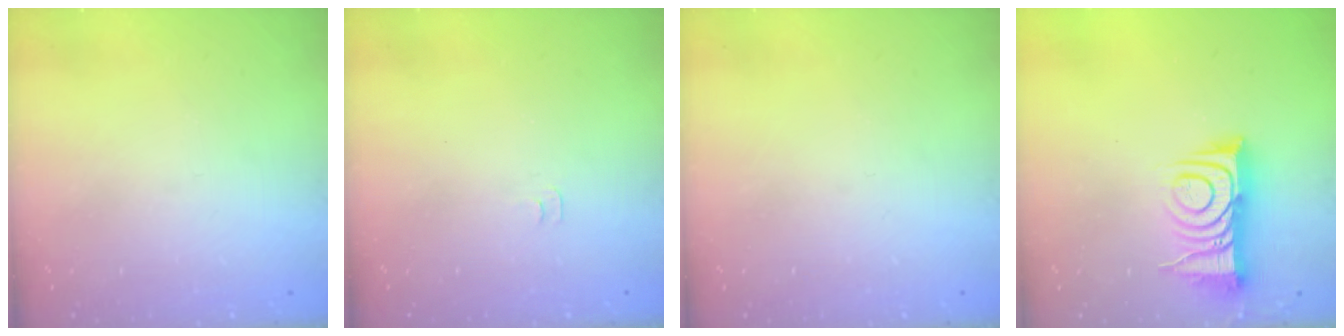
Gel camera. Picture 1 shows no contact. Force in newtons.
{"total": 3.0, "press": 3.0, "slide": 0.3}
{"total": 0.0}
{"total": 11.2, "press": 11.2, "slide": 0.1}